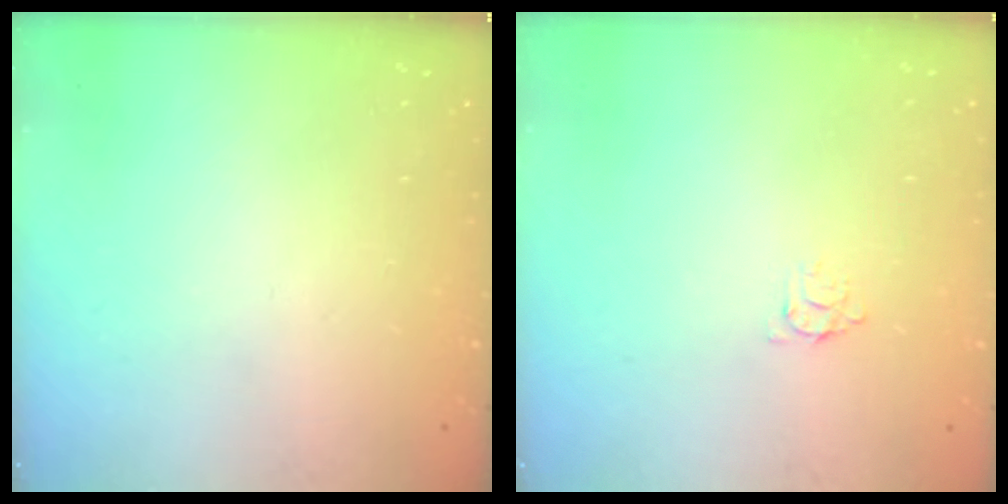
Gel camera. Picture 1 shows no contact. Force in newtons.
{"total": 3.6, "press": 3.5, "slide": 0.4}